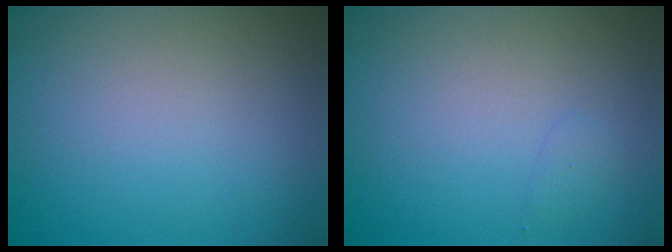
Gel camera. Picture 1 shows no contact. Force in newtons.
{"total": 0.6, "press": 0.6, "slide": 0.1}